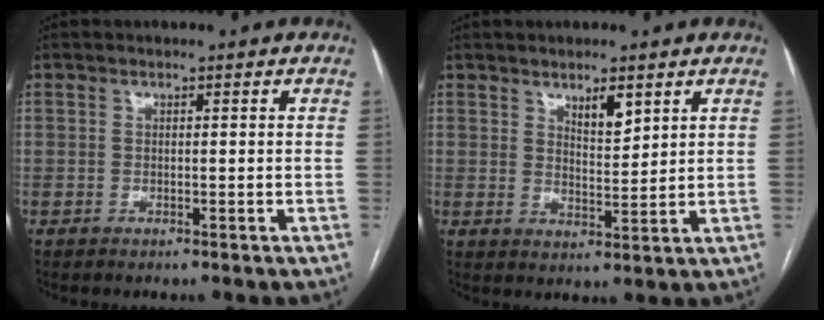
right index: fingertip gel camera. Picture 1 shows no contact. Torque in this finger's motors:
{"motor_torque": [0.07, 0.05, 0.05, 0.03]}